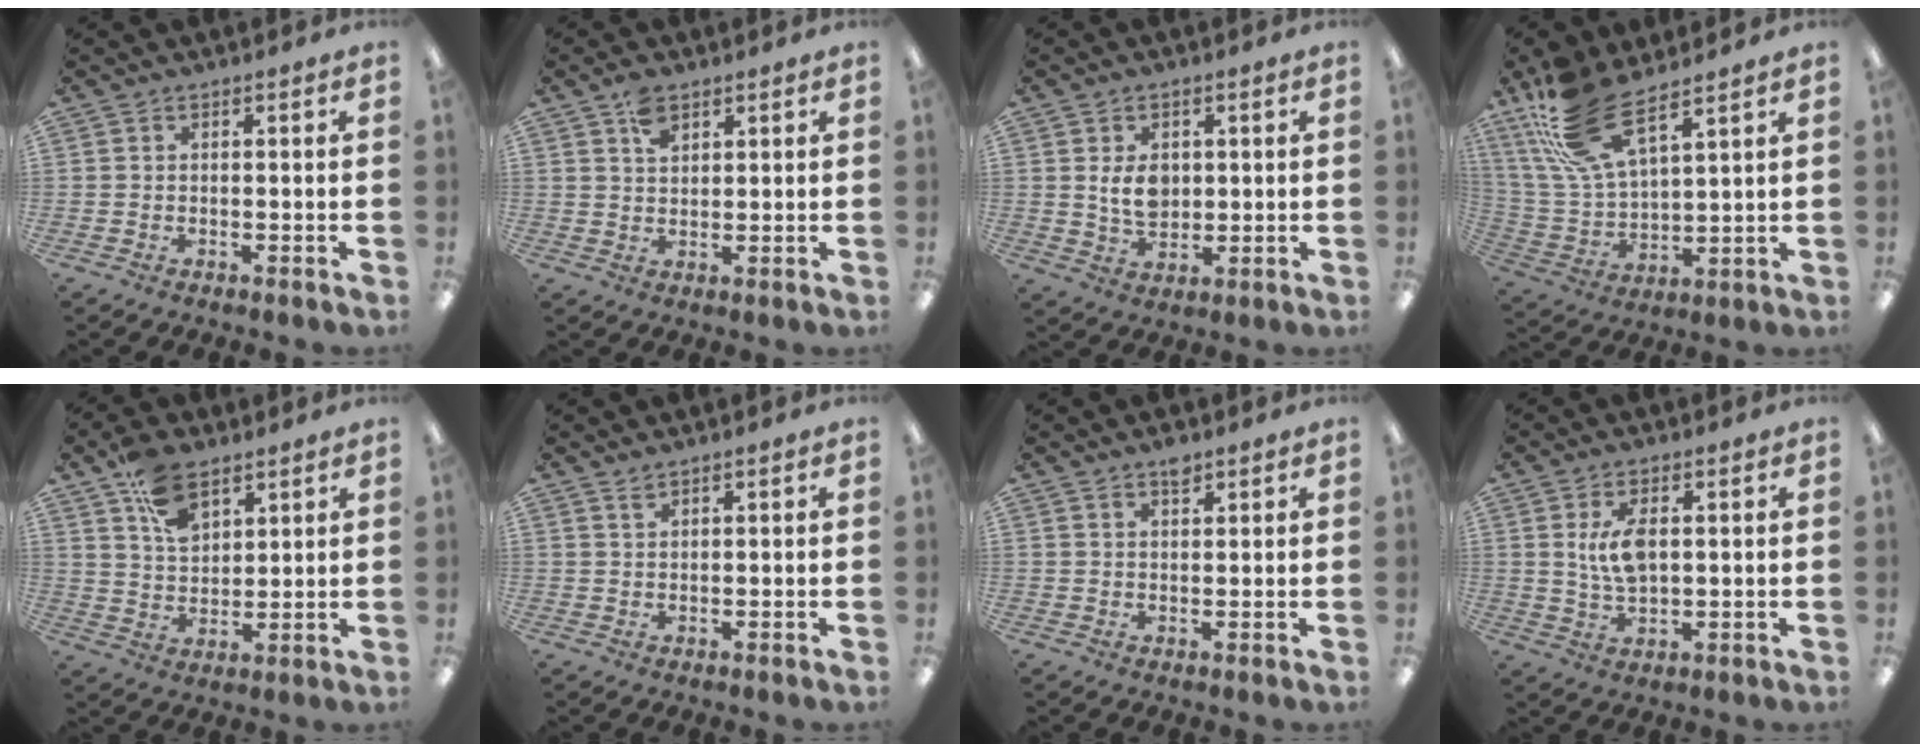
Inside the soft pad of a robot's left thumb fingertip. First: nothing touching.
{"total": 4.5, "force": [2.9, 2.5, 2.4], "torque": [-0.039, -0.005, 0.051]}
{"total": 6.1, "force": [1.4, 4.4, 4.1], "torque": [-0.060, -0.002, 0.023]}
{"total": 17.7, "force": [11.5, 6.9, 11.5], "torque": [-0.259, -0.037, 0.207]}
{"total": 10.4, "force": [6.4, 6.1, 5.5], "torque": [-0.094, -0.020, 0.119]}
{"total": 1.5, "force": [1.3, 0.4, 0.6], "torque": [-0.014, -0.001, 0.025]}
{"total": 2.7, "force": [2.1, 1.1, 1.2], "torque": [-0.010, -0.007, 0.036]}
{"total": 6.7, "force": [1.8, 3.5, 5.5], "torque": [-0.105, -0.001, 0.025]}